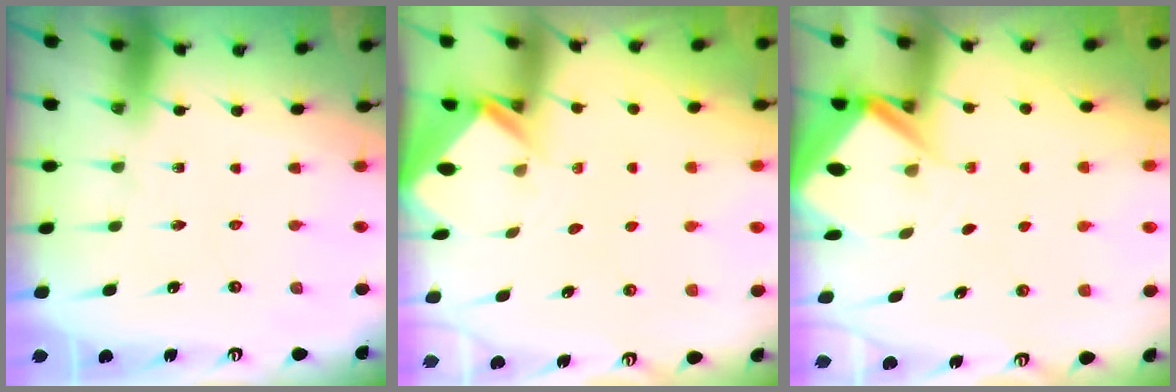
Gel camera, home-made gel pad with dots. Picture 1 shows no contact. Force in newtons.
{"total": 2.7, "press": 2.7, "slide": 0.1}
{"total": 5.1, "press": 5.0, "slide": 0.5}